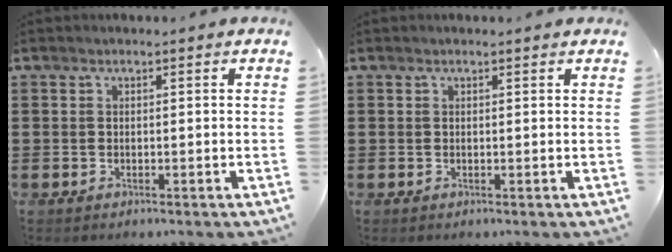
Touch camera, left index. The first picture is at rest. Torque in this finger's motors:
{"motor_torque": [-0.26, -0.59, -0.01, 0.00]}